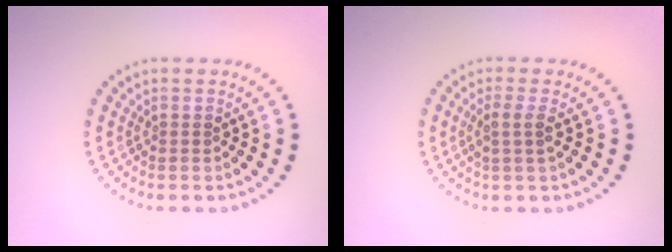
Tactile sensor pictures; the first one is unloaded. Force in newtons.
{"total": 1.7, "press": 1.4, "slide": 0.8}